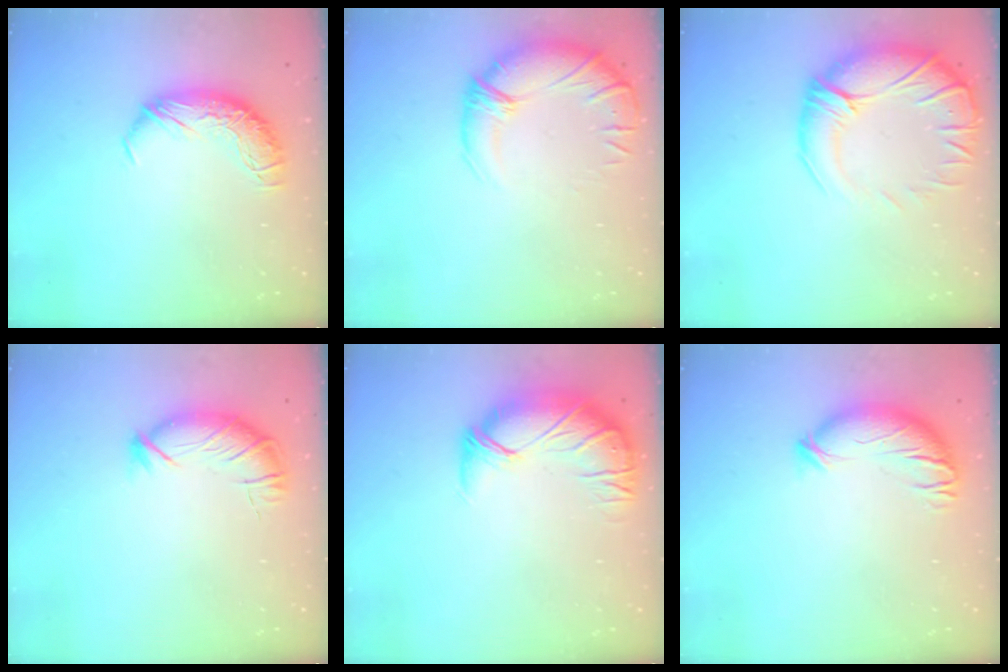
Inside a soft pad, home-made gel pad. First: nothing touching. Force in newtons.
{"total": 2.8, "press": 0.1, "slide": 2.8}
{"total": 7.6, "press": 5.9, "slide": 4.8}
{"total": 3.8, "press": 3.8, "slide": 0.5}
{"total": 2.7, "press": 0.2, "slide": 2.7}
{"total": 3.8, "press": 3.0, "slide": 2.3}